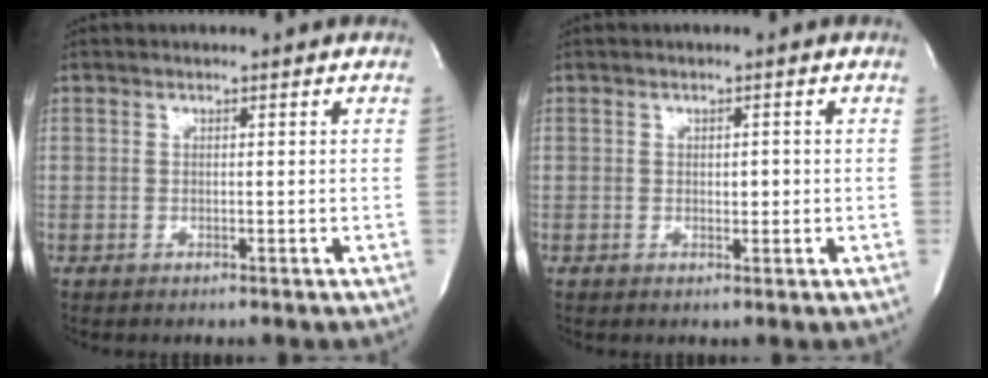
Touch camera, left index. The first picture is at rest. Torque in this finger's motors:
{"motor_torque": [0.01, 0.02, 0.01, 0.00]}